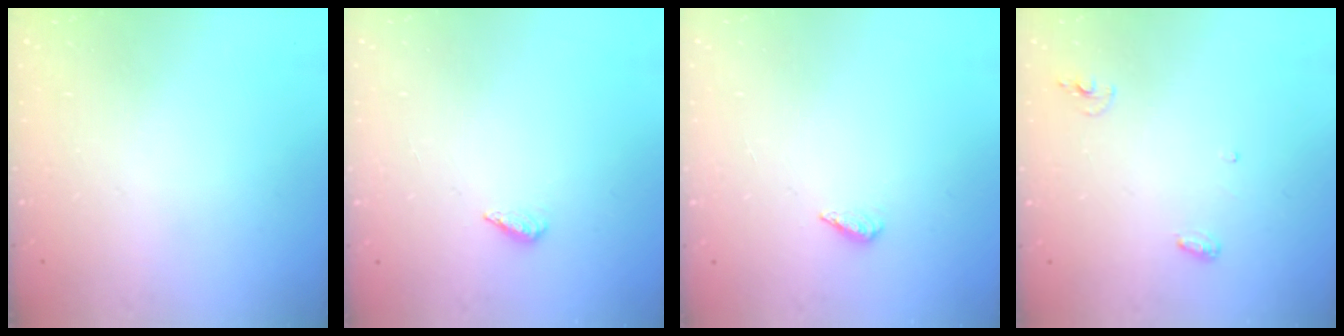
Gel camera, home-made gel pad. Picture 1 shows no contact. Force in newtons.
{"total": 2.3, "press": 2.2, "slide": 0.8}
{"total": 2.1, "press": 1.9, "slide": 0.8}
{"total": 5.4, "press": 5.2, "slide": 1.4}